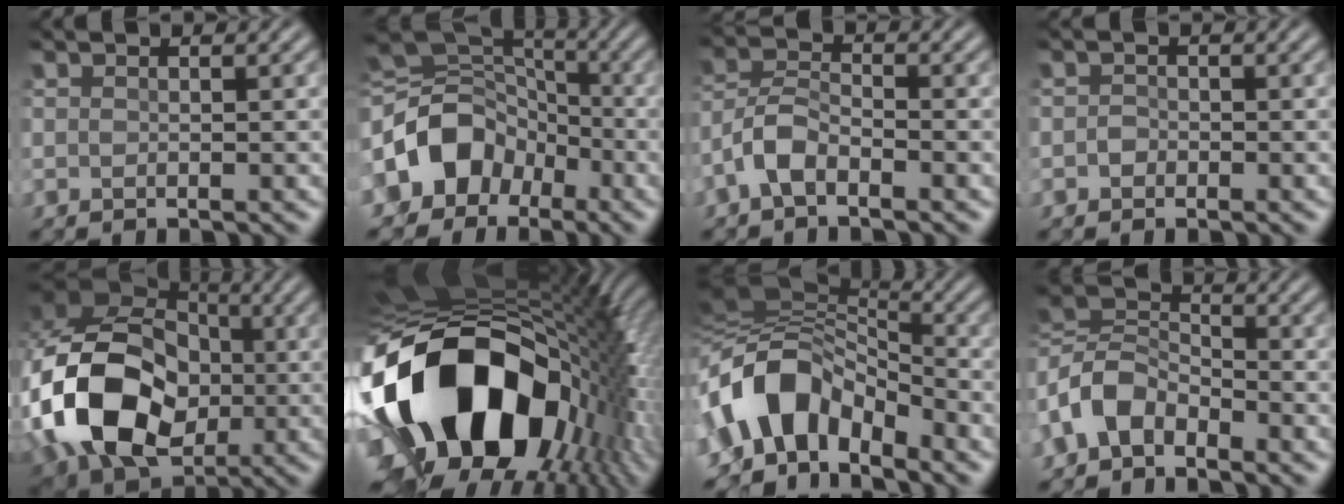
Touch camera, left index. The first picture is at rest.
{"total": 8.7, "force": [-3.0, 6.7, 4.8], "torque": [-0.093, 0.014, -0.065]}
{"total": 3.2, "force": [-2.1, 1.2, 2.0], "torque": [-0.046, 0.013, -0.050]}
{"total": 0.6, "force": [-0.3, 0.5, 0.2], "torque": [0.004, 0.005, -0.008]}
{"total": 15.1, "force": [-2.3, 11.4, 9.7], "torque": [-0.217, -0.009, -0.039]}
{"total": 20.4, "force": [-3.7, 13.0, 15.3], "torque": [-0.313, -0.037, -0.047]}
{"total": 9.1, "force": [-4.0, 5.5, 6.0], "torque": [-0.104, 0.019, -0.082]}
{"total": 5.8, "force": [-3.1, 3.7, 3.3], "torque": [-0.076, 0.010, -0.078]}